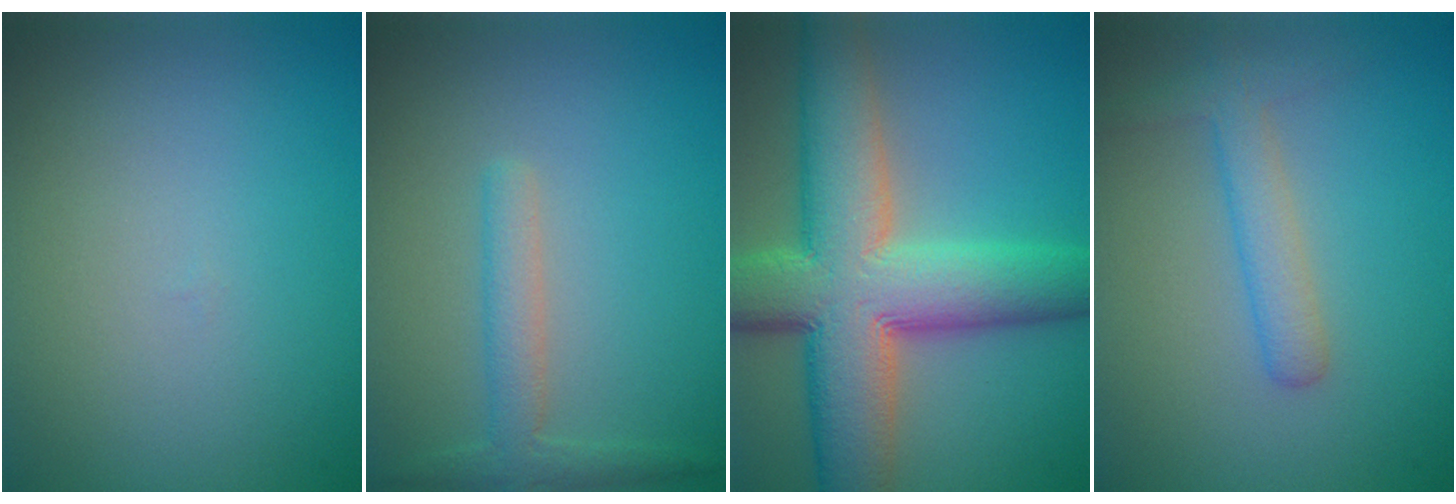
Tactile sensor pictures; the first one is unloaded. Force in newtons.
{"total": 2.4, "press": 2.4, "slide": 0.1}
{"total": 12.2, "press": 12.2, "slide": 0.6}
{"total": 2.7, "press": 2.7, "slide": 0.1}